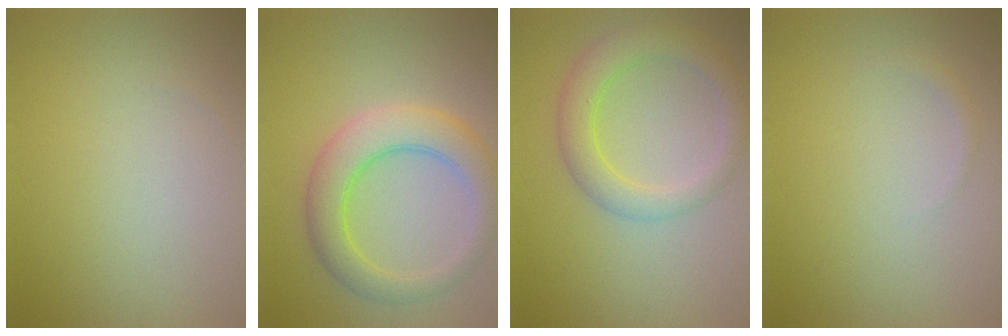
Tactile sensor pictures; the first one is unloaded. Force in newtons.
{"total": 5.4, "press": 5.4, "slide": 0.0}
{"total": 4.2, "press": 4.2, "slide": 0.1}
{"total": 0.7, "press": 0.7, "slide": 0.0}